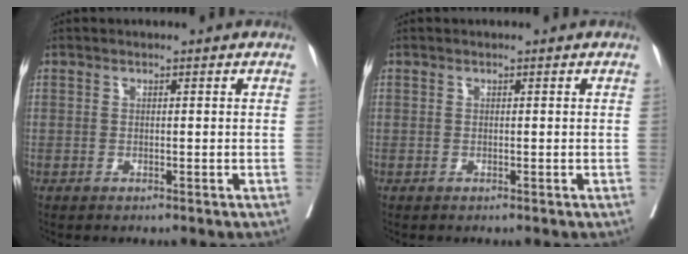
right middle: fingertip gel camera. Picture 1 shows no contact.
{"total": 0.0}